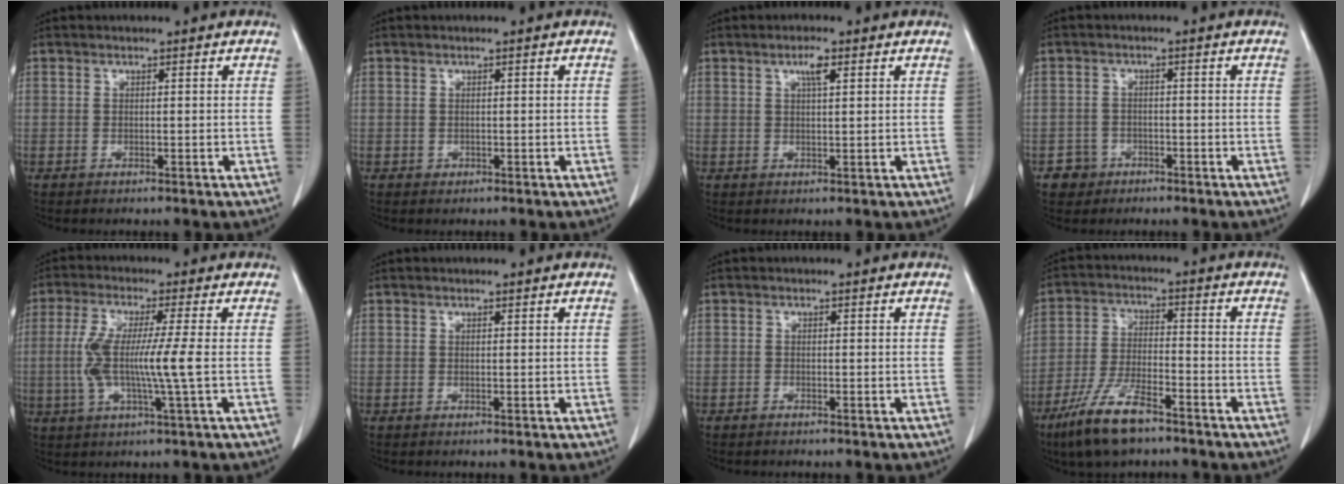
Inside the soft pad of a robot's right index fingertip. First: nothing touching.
{"total": 0.5, "force": [-0.1, 0.5, 0.1], "torque": [0.000, 0.003, -0.002]}
{"total": 2.5, "force": [1.3, 0.4, 2.2], "torque": [-0.040, 0.001, 0.021]}
{"total": 3.1, "force": [-1.6, 2.7, -0.3], "torque": [0.012, 0.015, -0.025]}
{"total": 8.8, "force": [-0.4, -0.3, 8.8], "torque": [-0.186, -0.005, -0.013]}
{"total": 0.0}
{"total": 0.0}
{"total": 10.6, "force": [-7.3, 2.6, 7.2], "torque": [-0.149, -0.018, -0.136]}